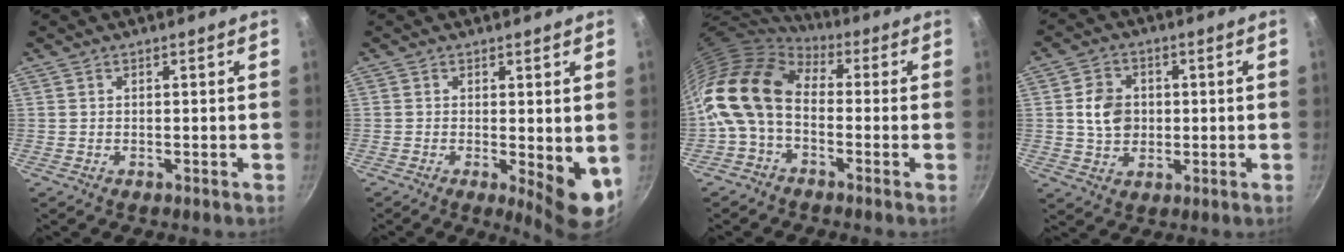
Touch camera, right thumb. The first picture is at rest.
{"total": 7.2, "force": [-0.7, 2.2, 6.8], "torque": [-0.082, -0.013, -0.002]}
{"total": 13.1, "force": [-0.9, 8.8, 9.7], "torque": [-0.169, 0.027, -0.035]}
{"total": 7.3, "force": [0.5, 6.0, 4.2], "torque": [-0.050, 0.007, 0.006]}